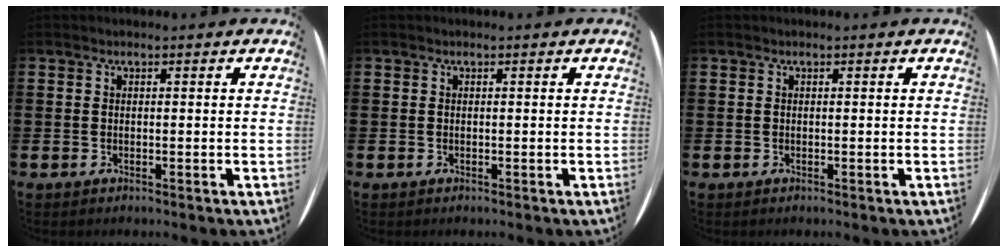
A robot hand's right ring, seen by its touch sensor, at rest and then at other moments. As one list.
[{"total": 0.0}, {"total": 0.0}]